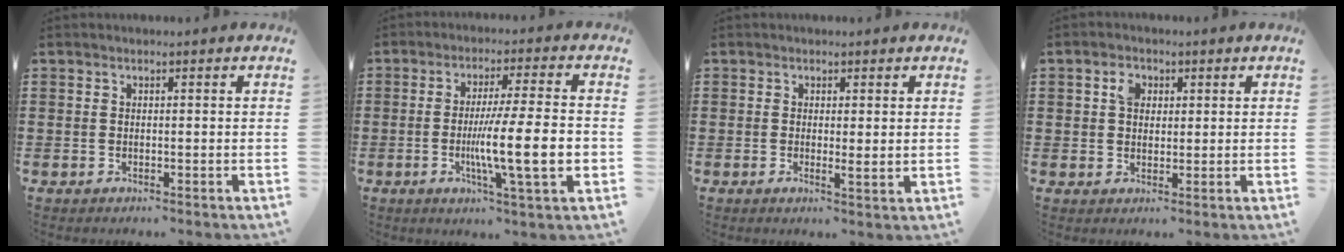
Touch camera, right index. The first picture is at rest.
{"total": 12.9, "force": [-2.5, 1.4, 12.6], "torque": [-0.213, -0.018, -0.049]}
{"total": 1.6, "force": [0.5, 0.3, 1.5], "torque": [-0.030, -0.002, 0.010]}
{"total": 2.9, "force": [1.1, 2.1, 1.7], "torque": [-0.041, 0.008, 0.021]}